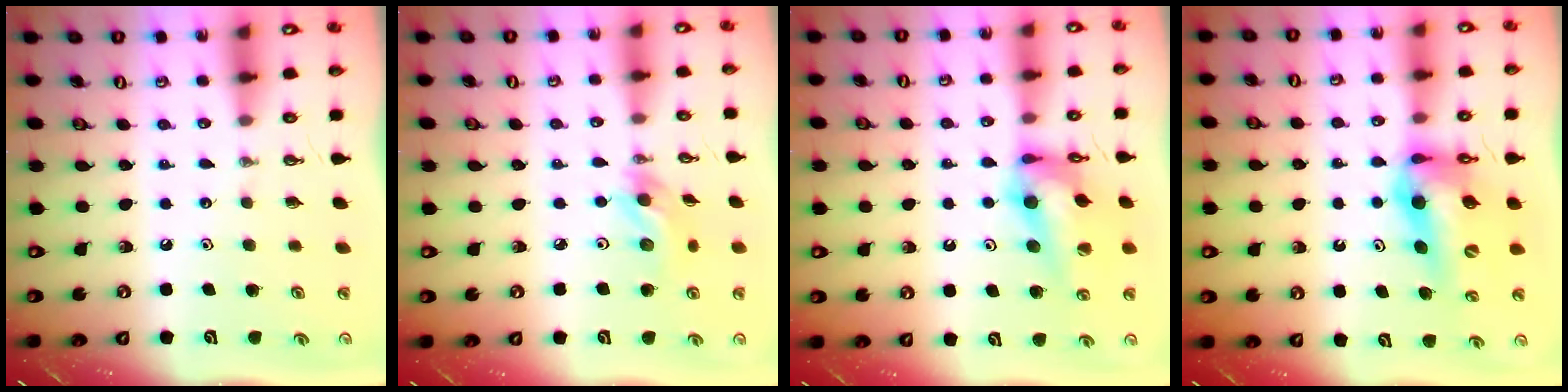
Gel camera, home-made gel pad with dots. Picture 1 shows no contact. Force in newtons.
{"total": 10.4, "press": 10.2, "slide": 2.2}
{"total": 14.3, "press": 14.3, "slide": 1.1}
{"total": 14.3, "press": 13.7, "slide": 4.2}